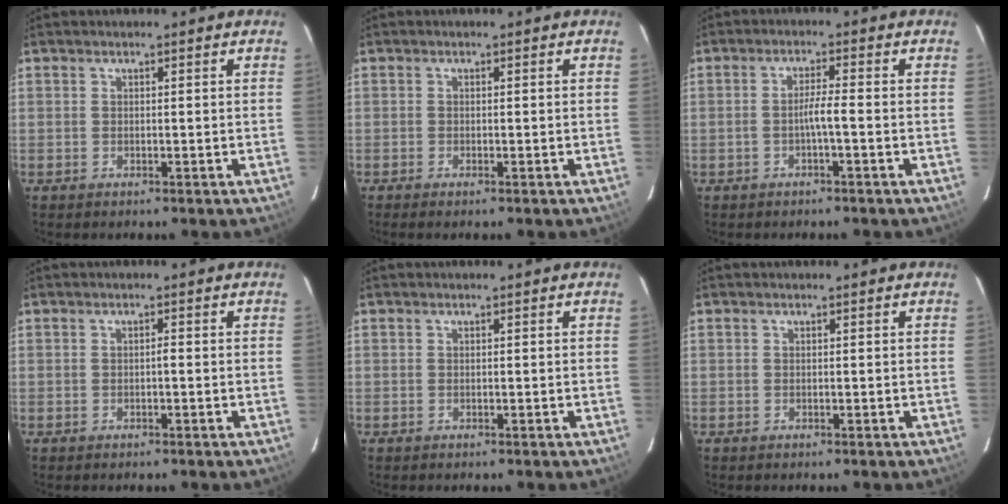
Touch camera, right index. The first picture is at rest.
{"total": 1.5, "force": [-1.1, 0.2, 1.1], "torque": [-0.018, -0.003, -0.014]}
{"total": 2.8, "force": [-0.9, -0.1, 2.7], "torque": [-0.044, 0.004, -0.018]}
{"total": 0.7, "force": [-0.2, 0.1, 0.7], "torque": [-0.011, 0.002, -0.005]}
{"total": 0.0}
{"total": 0.0}